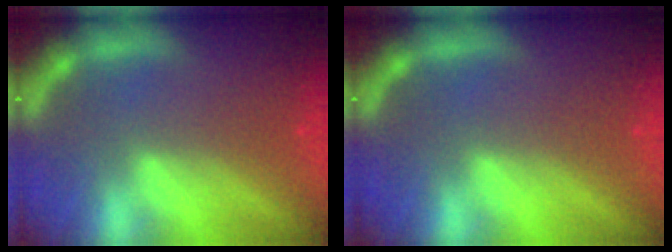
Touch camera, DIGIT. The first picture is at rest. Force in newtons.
{"total": 0.0}